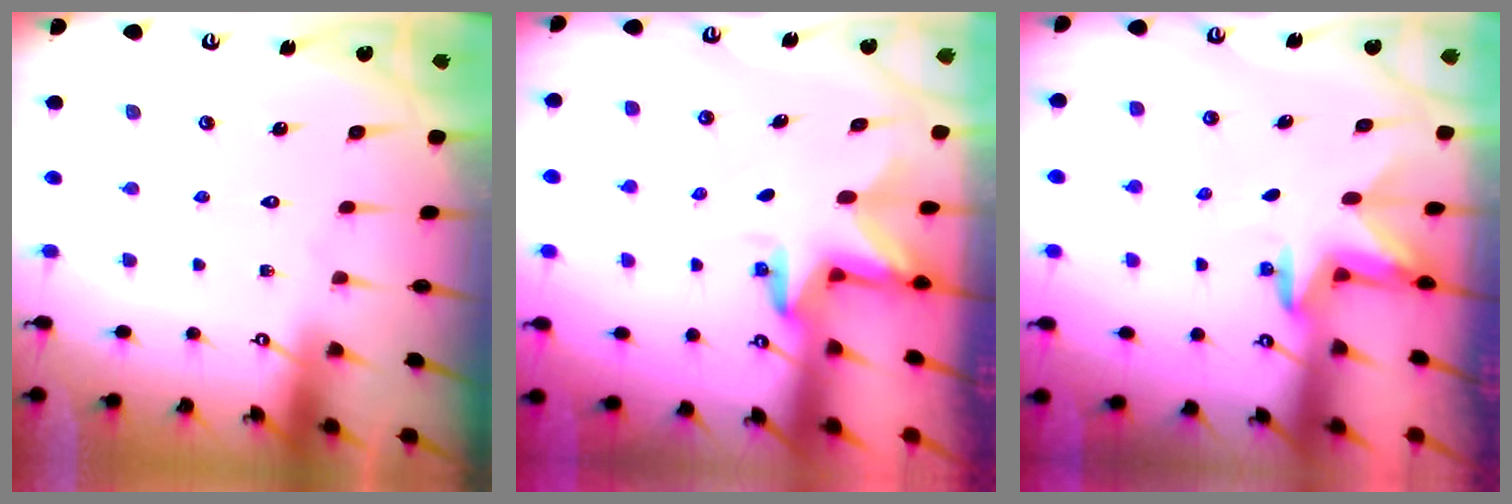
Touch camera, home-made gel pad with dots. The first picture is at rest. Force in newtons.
{"total": 2.9, "press": 2.9, "slide": 0.2}
{"total": 2.9, "press": 2.8, "slide": 0.7}